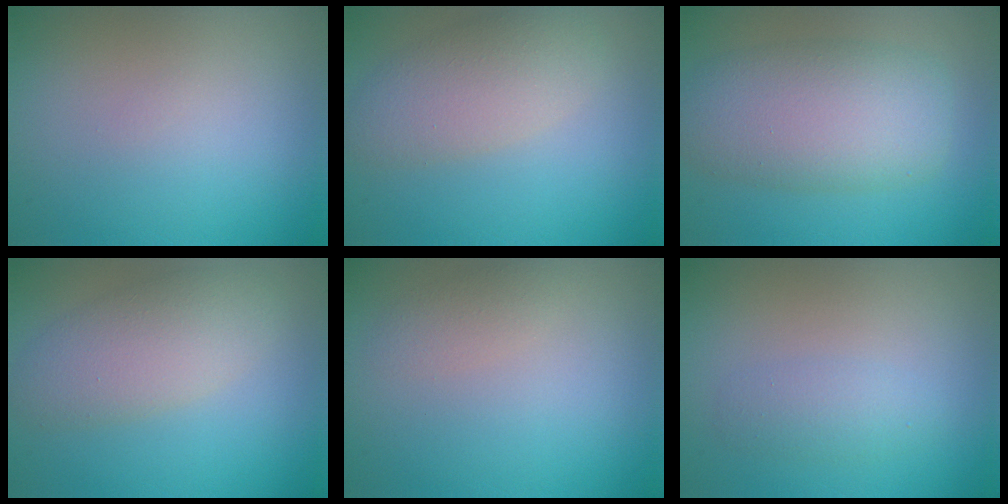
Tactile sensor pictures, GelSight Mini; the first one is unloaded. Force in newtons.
{"total": 4.4, "press": 4.4, "slide": 0.2}
{"total": 7.7, "press": 7.7, "slide": 0.1}
{"total": 4.6, "press": 4.6, "slide": 0.4}
{"total": 1.4, "press": 1.4, "slide": 0.1}
{"total": 1.7, "press": 1.7, "slide": 0.0}